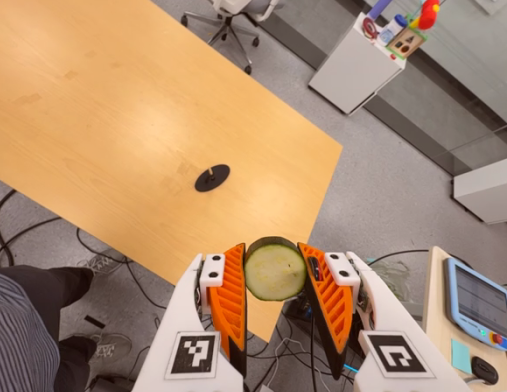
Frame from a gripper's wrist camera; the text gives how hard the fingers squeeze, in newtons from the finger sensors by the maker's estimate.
{"total": 9.8, "left": 9.3, "right": 10.3}